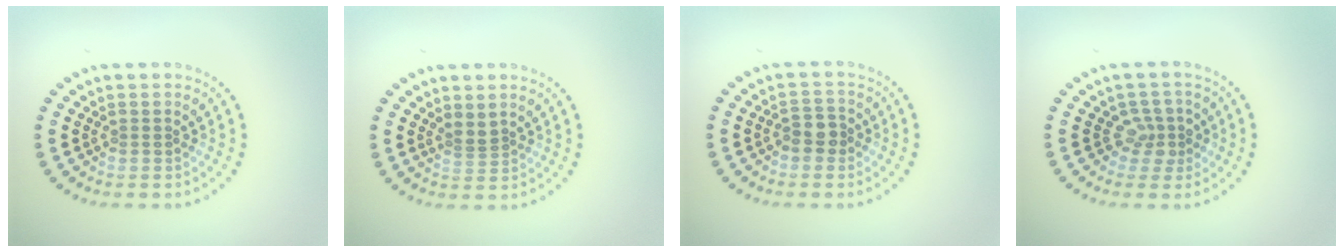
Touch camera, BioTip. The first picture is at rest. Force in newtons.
{"total": 1.1, "press": 0.7, "slide": 0.9}
{"total": 1.9, "press": 1.8, "slide": 0.7}
{"total": 2.1, "press": 1.7, "slide": 1.3}